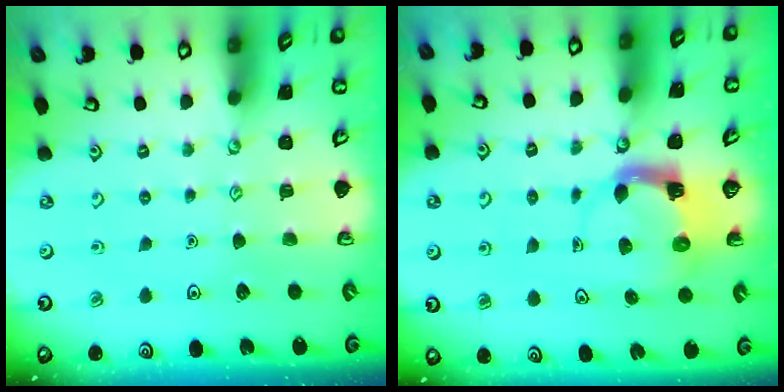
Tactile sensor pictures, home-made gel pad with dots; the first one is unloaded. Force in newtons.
{"total": 3.9, "press": 3.9, "slide": 0.6}